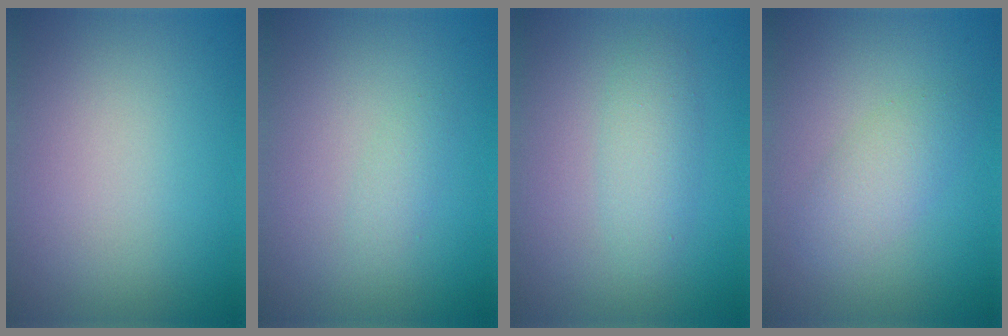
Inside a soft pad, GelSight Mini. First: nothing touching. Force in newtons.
{"total": 1.0, "press": 1.0, "slide": 0.0}
{"total": 2.4, "press": 2.4, "slide": 0.0}
{"total": 2.5, "press": 2.5, "slide": 0.1}